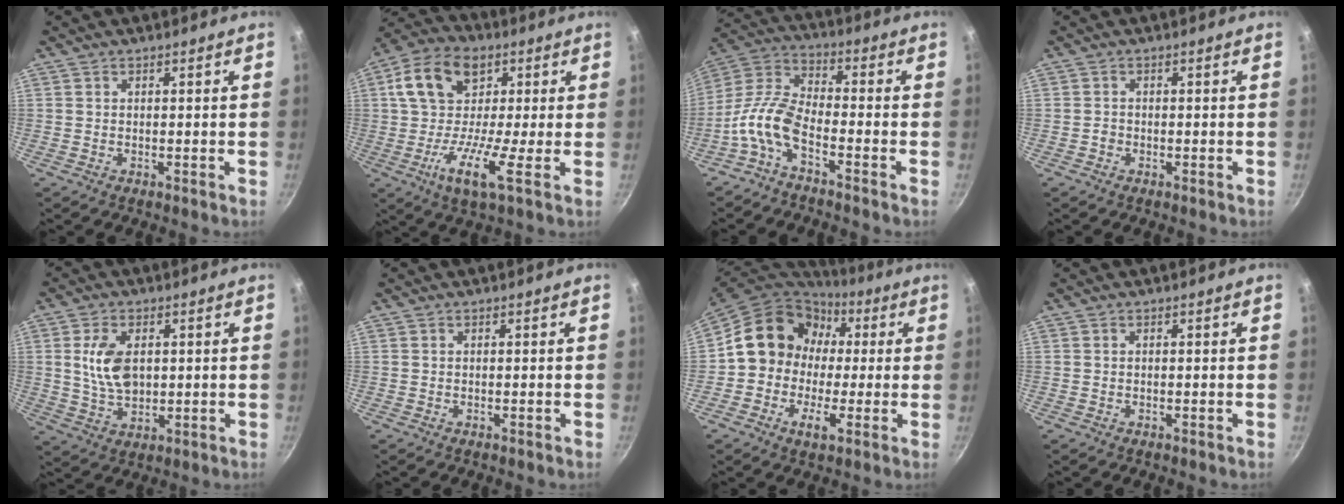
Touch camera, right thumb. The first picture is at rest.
{"total": 14.4, "force": [0.5, 7.7, 12.1], "torque": [-0.205, 0.019, -0.018]}
{"total": 9.9, "force": [-4.8, 4.1, 7.7], "torque": [-0.168, 0.047, -0.114]}
{"total": 0.8, "force": [-0.4, 0.7, 0.1], "torque": [-0.002, 0.004, -0.008]}
{"total": 9.0, "force": [1.5, 5.6, 6.9], "torque": [-0.117, -0.012, 0.032]}
{"total": 0.0}
{"total": 16.4, "force": [1.7, 13.7, 8.9], "torque": [-0.127, 0.036, 0.010]}
{"total": 0.0}